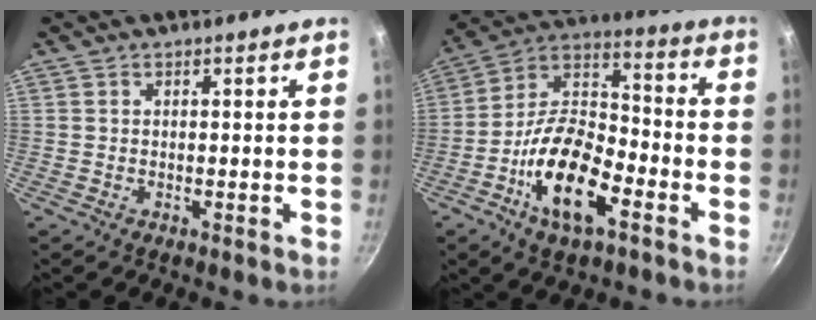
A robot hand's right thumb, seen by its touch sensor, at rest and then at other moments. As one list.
[{"total": 17.1, "force": [-7.3, 8.0, 13.3], "torque": [-0.226, 0.047, -0.146]}]